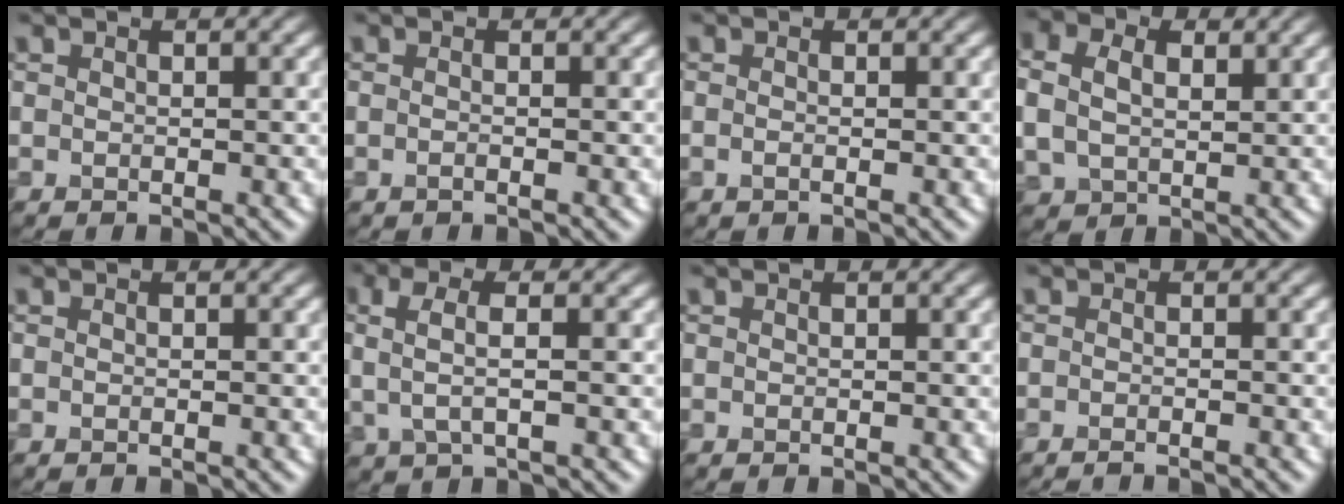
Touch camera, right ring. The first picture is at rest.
{"total": 0.7, "force": [-0.3, 0.2, 0.5], "torque": [-0.010, -0.003, -0.008]}
{"total": 0.6, "force": [-0.2, 0.2, 0.5], "torque": [-0.012, -0.005, -0.006]}
{"total": 5.6, "force": [1.5, 4.1, 3.5], "torque": [-0.088, 0.005, 0.018]}
{"total": 0.0}
{"total": 3.0, "force": [0.4, 1.0, 2.8], "torque": [-0.060, 0.002, 0.008]}
{"total": 0.0}
{"total": 1.7, "force": [-1.3, 0.4, 1.0], "torque": [0.000, -0.001, -0.022]}